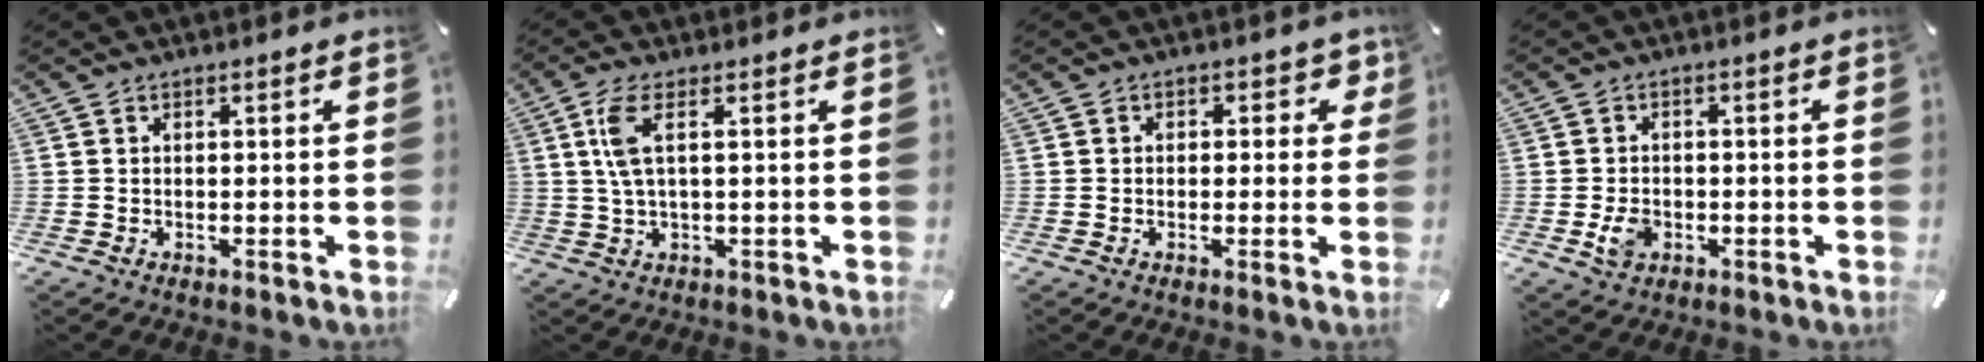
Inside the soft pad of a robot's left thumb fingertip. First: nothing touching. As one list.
[{"total": 6.1, "force": [1.4, 1.9, 5.6], "torque": [-0.120, 0.002, 0.023]}, {"total": 3.2, "force": [0.2, 2.6, 1.9], "torque": [-0.007, -0.001, -0.006]}, {"total": 4.4, "force": [-1.2, 3.5, 2.5], "torque": [-0.054, -0.004, -0.025]}]